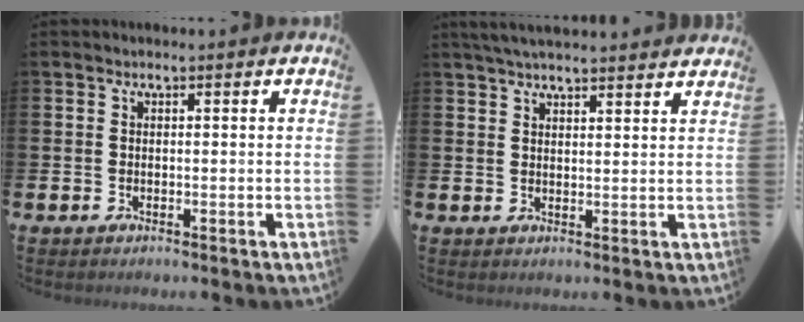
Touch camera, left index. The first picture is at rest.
{"total": 4.1, "force": [4.0, 0.3, 1.0], "torque": [-0.033, -0.008, 0.075]}